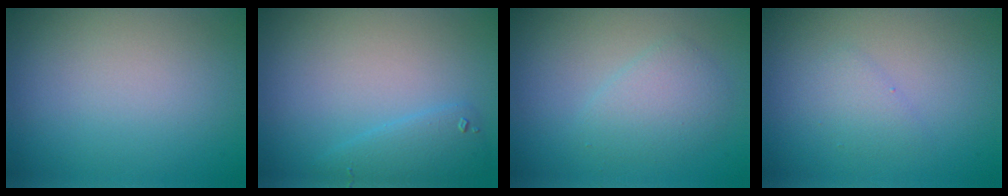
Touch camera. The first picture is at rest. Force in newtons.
{"total": 2.1, "press": 2.1, "slide": 0.2}
{"total": 2.6, "press": 2.6, "slide": 0.2}
{"total": 1.4, "press": 1.4, "slide": 0.1}